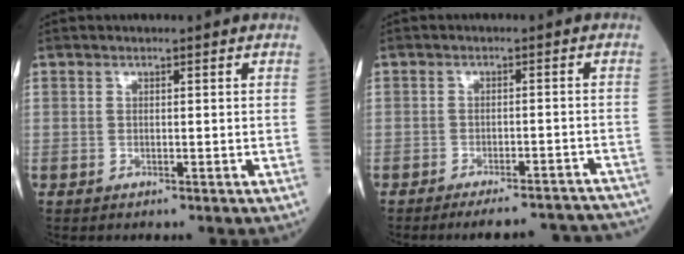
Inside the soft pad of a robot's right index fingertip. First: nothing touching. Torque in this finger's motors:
{"motor_torque": [-0.09, -0.69, 0.10, 0.01]}